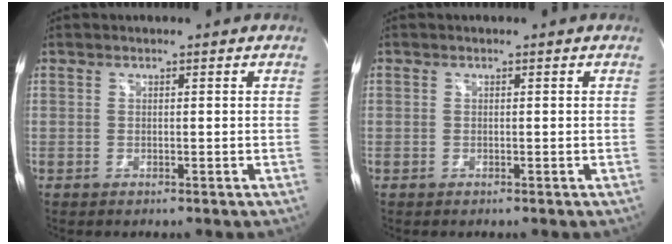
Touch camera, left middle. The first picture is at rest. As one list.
[{"total": 0.0}]